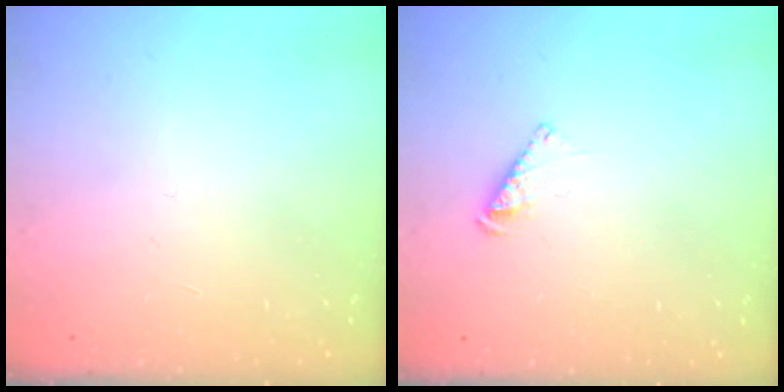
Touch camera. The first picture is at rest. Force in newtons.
{"total": 3.3, "press": 3.2, "slide": 0.6}